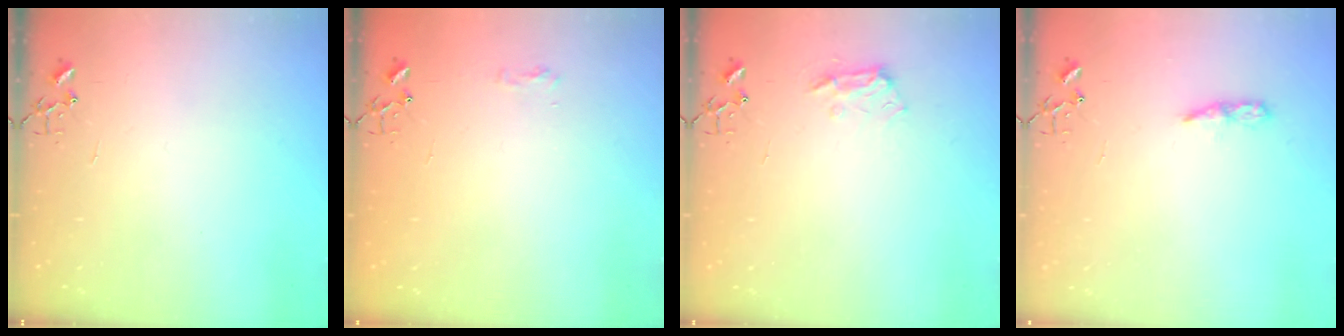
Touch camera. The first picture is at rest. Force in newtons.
{"total": 6.0, "press": 6.0, "slide": 0.6}
{"total": 9.0, "press": 8.9, "slide": 1.1}
{"total": 5.1, "press": 5.1, "slide": 0.6}